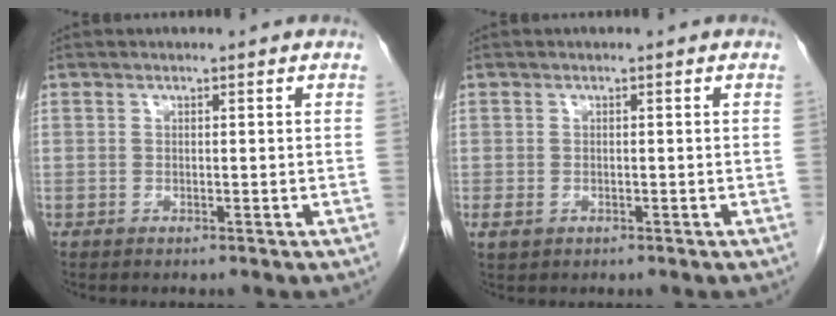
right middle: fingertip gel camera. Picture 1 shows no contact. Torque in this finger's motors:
{"motor_torque": [0.19, -0.01, 0.12, 0.03]}